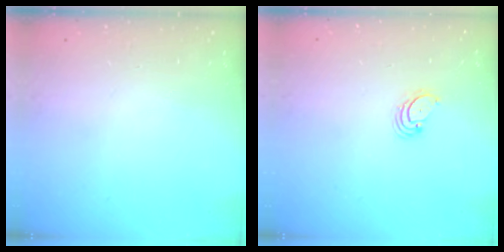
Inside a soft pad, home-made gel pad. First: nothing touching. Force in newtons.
{"total": 2.7, "press": 2.7, "slide": 0.3}